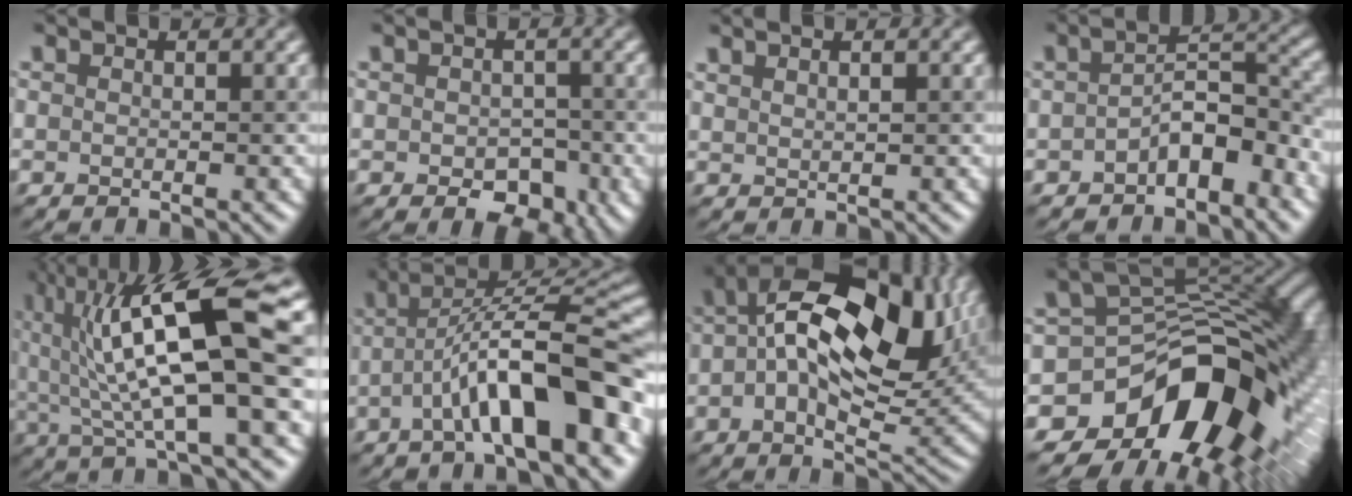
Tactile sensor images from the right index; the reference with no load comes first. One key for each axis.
{"total": 3.6, "fx": -1.0, "fy": 2.3, "fz": 2.5, "tx": -0.034, "ty": -0.009, "tz": -0.016}
{"total": 1.4, "fx": 1.1, "fy": 0.4, "fz": 0.7, "tx": -0.011, "ty": 0.002, "tz": 0.020}
{"total": 4.4, "fx": -2.2, "fy": 2.1, "fz": 3.2, "tx": -0.049, "ty": 0.017, "tz": -0.038}
{"total": 13.6, "fx": 3.5, "fy": 3.0, "fz": 12.8, "tx": -0.223, "ty": 0.013, "tz": 0.061}
{"total": 10.1, "fx": -3.2, "fy": 2.5, "fz": 9.2, "tx": -0.137, "ty": 0.022, "tz": -0.056}
{"total": 16.9, "fx": 4.4, "fy": 8.7, "fz": 13.8, "tx": -0.204, "ty": 0.027, "tz": 0.060}
{"total": 13.9, "fx": -6.0, "fy": 8.8, "fz": 8.9, "tx": -0.108, "ty": 0.001, "tz": -0.110}